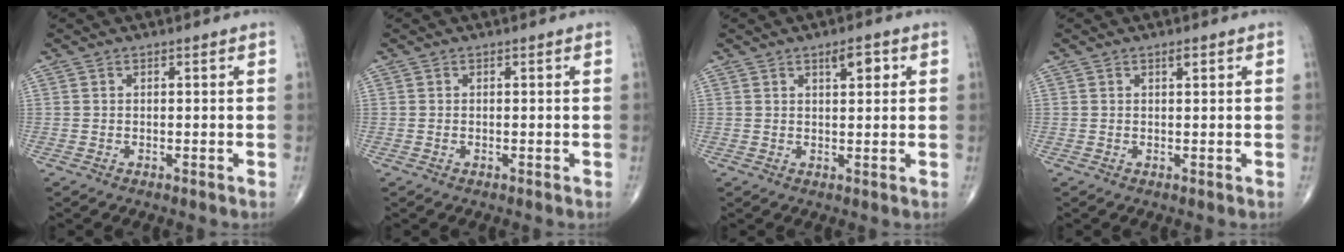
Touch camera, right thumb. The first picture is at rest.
{"total": 0.0}
{"total": 3.6, "force": [1.6, 1.4, 2.8], "torque": [-0.031, -0.004, 0.022]}
{"total": 1.1, "force": [0.6, 0.3, 0.8], "torque": [-0.008, 0.000, 0.009]}